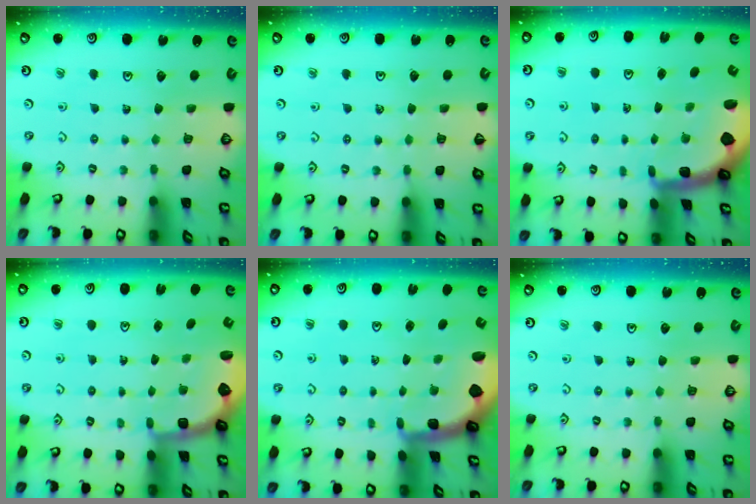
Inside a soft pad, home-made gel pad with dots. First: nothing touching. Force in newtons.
{"total": 2.5, "press": 2.5, "slide": 0.4}
{"total": 1.8, "press": 1.7, "slide": 0.4}
{"total": 2.6, "press": 2.0, "slide": 1.7}
{"total": 1.5, "press": 1.5, "slide": 0.4}
{"total": 0.0}